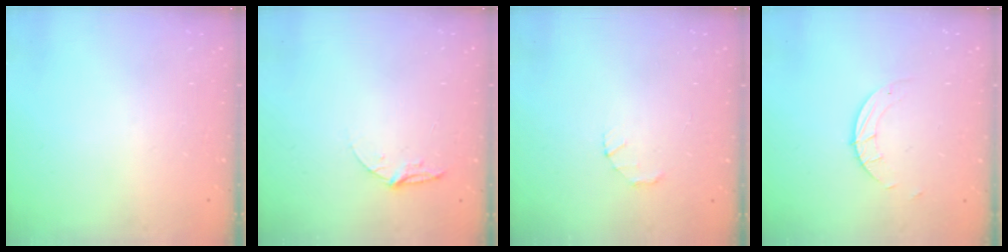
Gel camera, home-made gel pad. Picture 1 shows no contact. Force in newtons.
{"total": 5.3, "press": 5.3, "slide": 0.5}
{"total": 1.4, "press": 1.3, "slide": 0.3}
{"total": 1.5, "press": 1.5, "slide": 0.1}